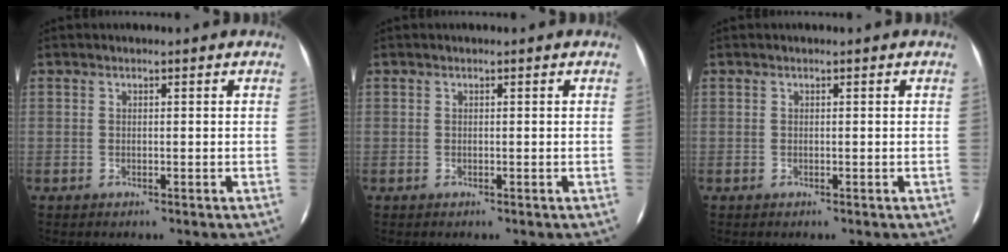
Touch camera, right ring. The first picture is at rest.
{"total": 0.0}
{"total": 0.0}